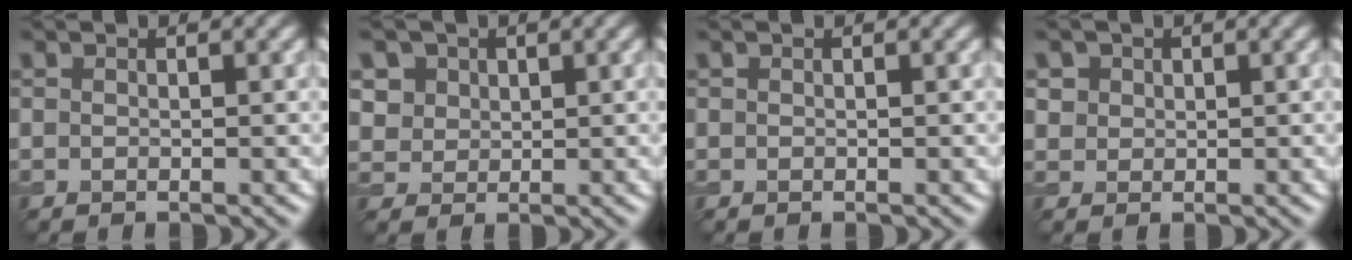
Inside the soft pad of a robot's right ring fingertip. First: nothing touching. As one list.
[{"total": 4.1, "force": [2.0, 3.2, 1.5], "torque": [-0.048, 0.000, 0.042]}, {"total": 0.0}, {"total": 2.0, "force": [1.0, 1.7, 0.7], "torque": [-0.025, -0.001, 0.027]}]